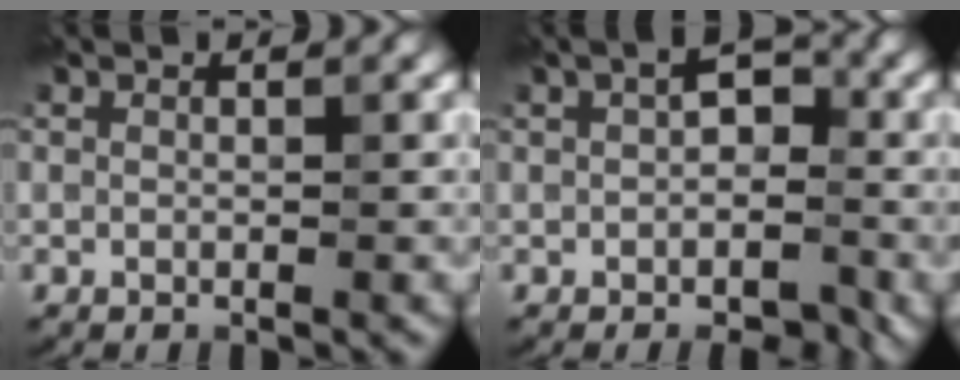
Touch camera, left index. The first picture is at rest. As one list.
[{"total": 3.7, "force": [-0.6, 2.3, 2.9], "torque": [-0.034, 0.002, -0.013]}]